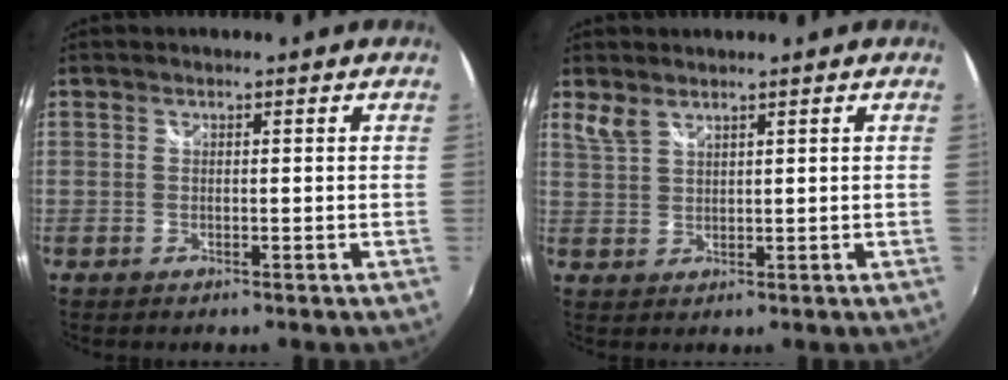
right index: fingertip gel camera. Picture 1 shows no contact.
{"total": 2.7, "force": [2.1, 0.9, 1.4], "torque": [-0.031, 0.000, 0.044]}